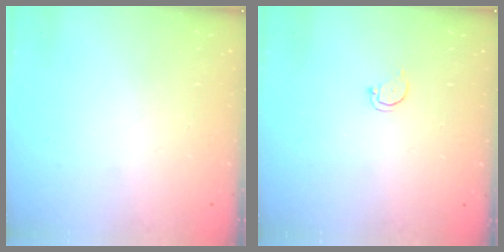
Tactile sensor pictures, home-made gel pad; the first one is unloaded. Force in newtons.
{"total": 2.0, "press": 2.0, "slide": 0.2}